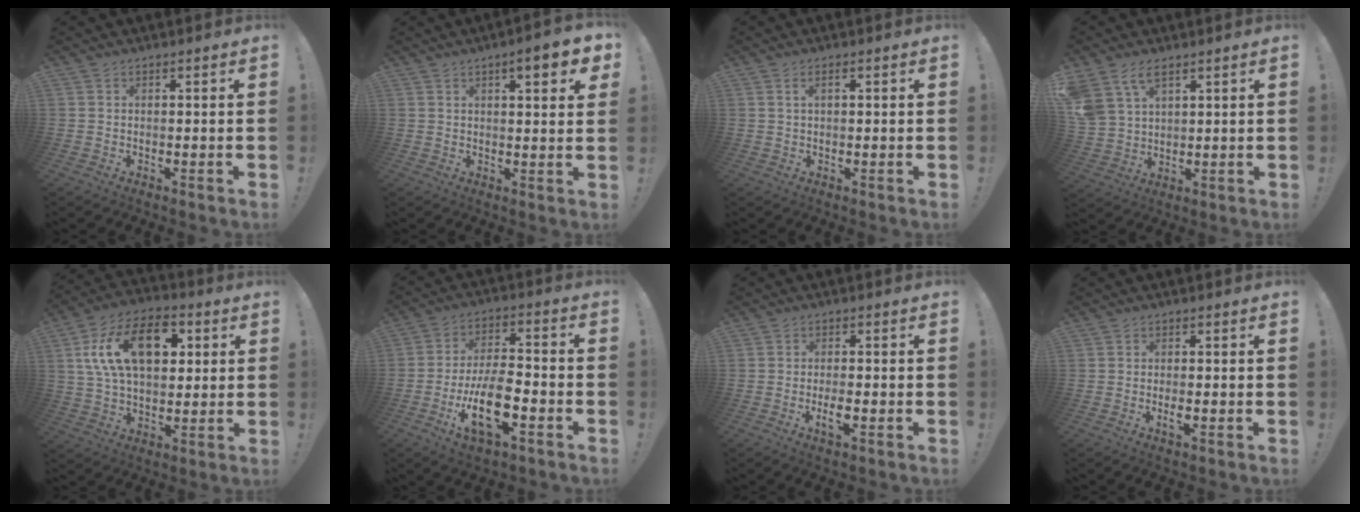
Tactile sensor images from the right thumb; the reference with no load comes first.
{"total": 7.2, "force": [3.5, 1.6, 6.0], "torque": [-0.070, -0.018, 0.049]}
{"total": 1.7, "force": [0.5, 0.6, 1.5], "torque": [-0.025, 0.001, 0.007]}
{"total": 8.3, "force": [5.3, 4.6, 4.4], "torque": [-0.100, -0.019, 0.109]}
{"total": 20.0, "force": [5.9, 12.2, 14.7], "torque": [-0.245, -0.001, 0.101]}
{"total": 15.7, "force": [-6.3, 6.5, 12.8], "torque": [-0.237, 0.025, -0.105]}
{"total": 4.1, "force": [-1.7, 1.0, 3.6], "torque": [-0.066, 0.002, -0.029]}
{"total": 2.2, "force": [-0.9, 0.4, 1.9], "torque": [-0.040, -0.001, -0.018]}